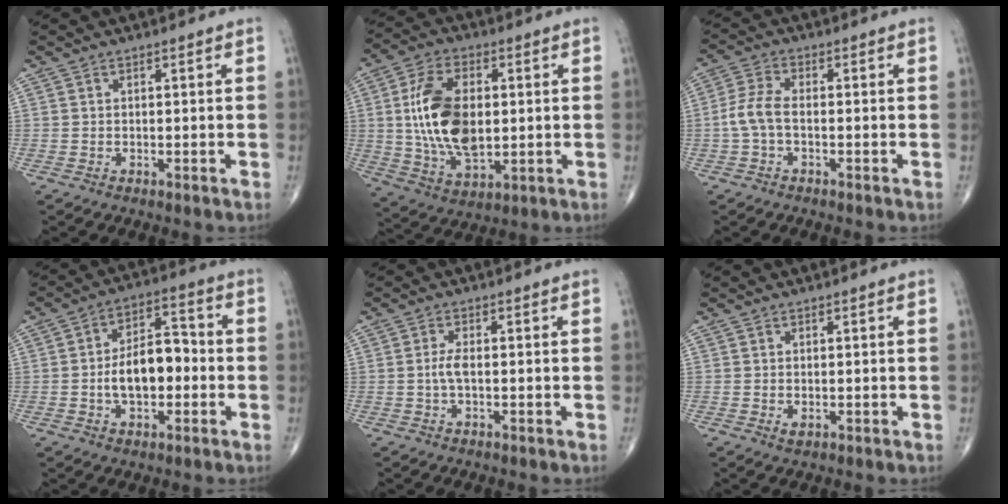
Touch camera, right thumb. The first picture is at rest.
{"total": 16.2, "force": [1.2, 9.1, 13.3], "torque": [-0.242, -0.004, 0.027]}
{"total": 4.9, "force": [-1.0, 2.4, 4.2], "torque": [-0.100, 0.014, -0.027]}
{"total": 10.9, "force": [-1.6, 6.2, 8.8], "torque": [-0.126, 0.033, -0.033]}
{"total": 2.2, "force": [-0.3, 0.7, 2.1], "torque": [-0.048, 0.000, -0.007]}
{"total": 1.0, "force": [-0.1, 0.6, 0.8], "torque": [-0.010, -0.001, 0.001]}